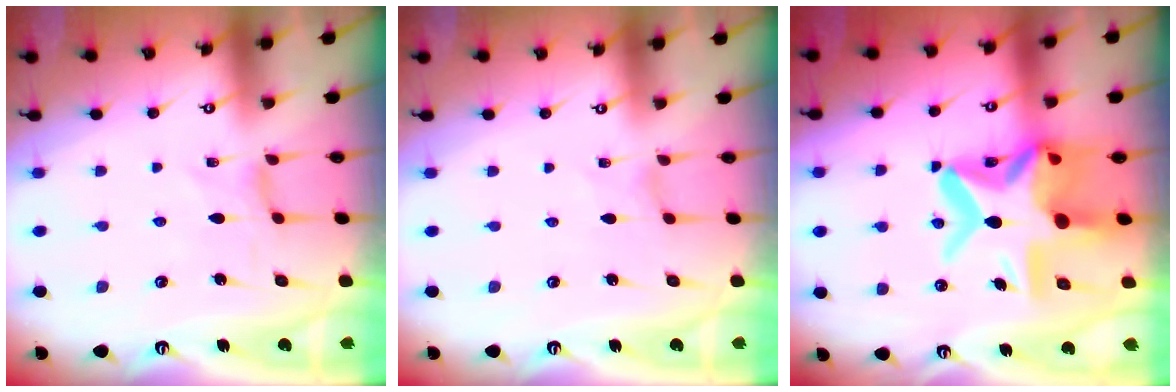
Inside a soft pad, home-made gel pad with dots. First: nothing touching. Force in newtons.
{"total": 0.0}
{"total": 19.8, "press": 19.7, "slide": 1.7}